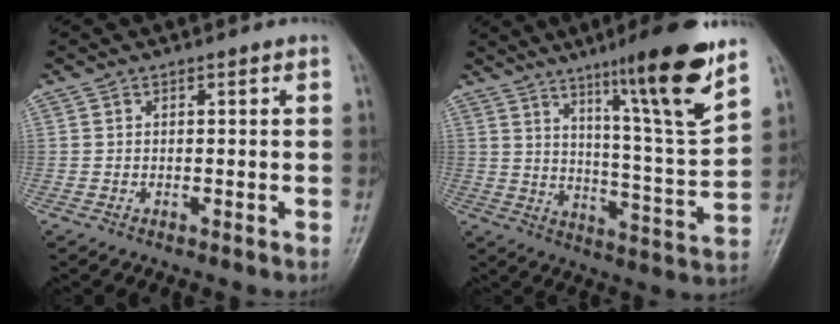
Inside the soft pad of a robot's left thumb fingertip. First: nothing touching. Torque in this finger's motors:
{"motor_torque": [0.65, 0.42, 1.47, -1.29, 0.31]}